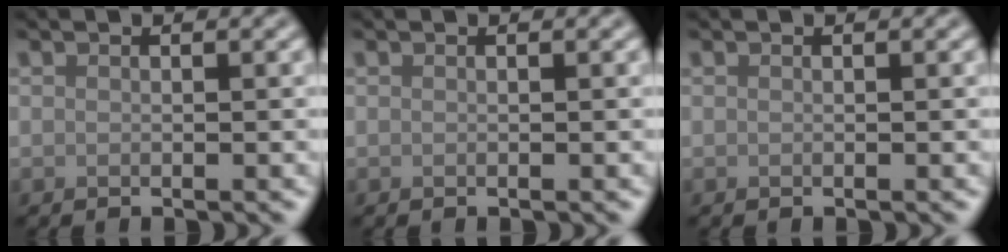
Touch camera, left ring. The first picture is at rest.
{"total": 0.0}
{"total": 0.0}